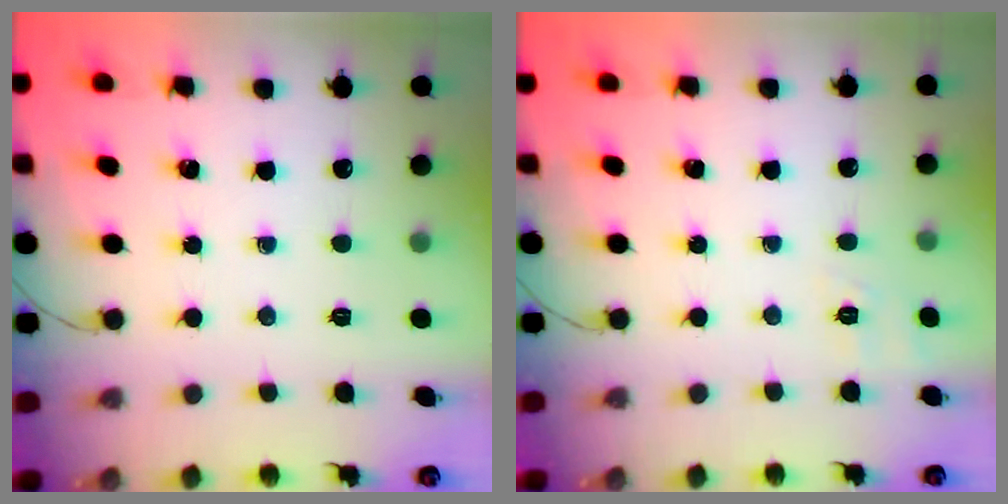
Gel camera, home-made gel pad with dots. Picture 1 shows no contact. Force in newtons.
{"total": 6.8, "press": 6.5, "slide": 1.9}